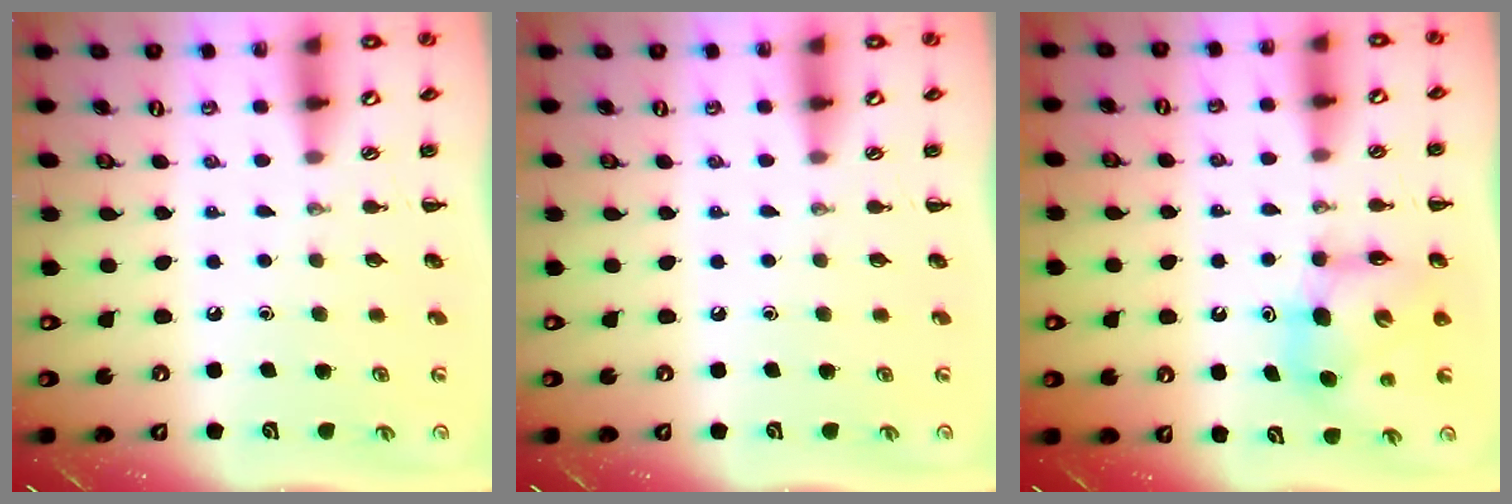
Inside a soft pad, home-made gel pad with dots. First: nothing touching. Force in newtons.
{"total": 0.0}
{"total": 7.3, "press": 7.3, "slide": 0.3}